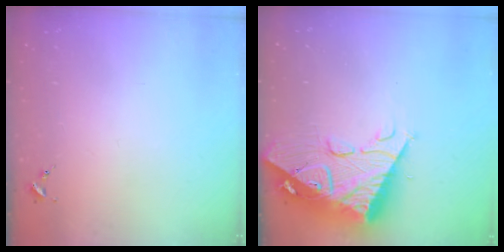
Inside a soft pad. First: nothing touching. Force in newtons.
{"total": 21.1, "press": 21.0, "slide": 2.0}